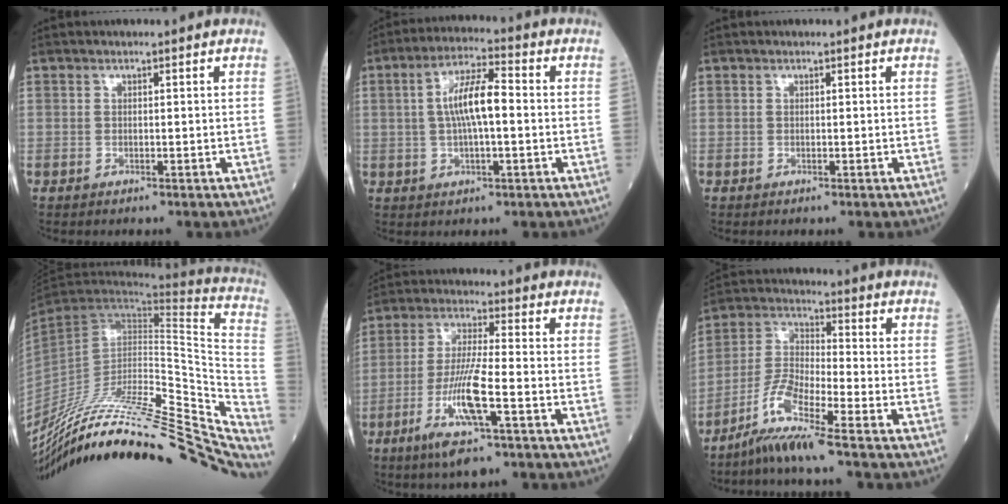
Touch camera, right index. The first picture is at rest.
{"total": 8.1, "force": [0.3, 1.8, 7.9], "torque": [-0.153, 0.018, 0.004]}
{"total": 0.0}
{"total": 40.1, "force": [-33.1, 6.3, 21.9], "torque": [-0.279, -0.049, -0.475]}
{"total": 10.9, "force": [-4.7, 0.5, 9.8], "torque": [-0.194, -0.017, -0.090]}
{"total": 8.3, "force": [-6.1, -0.7, 5.6], "torque": [-0.121, -0.025, -0.127]}